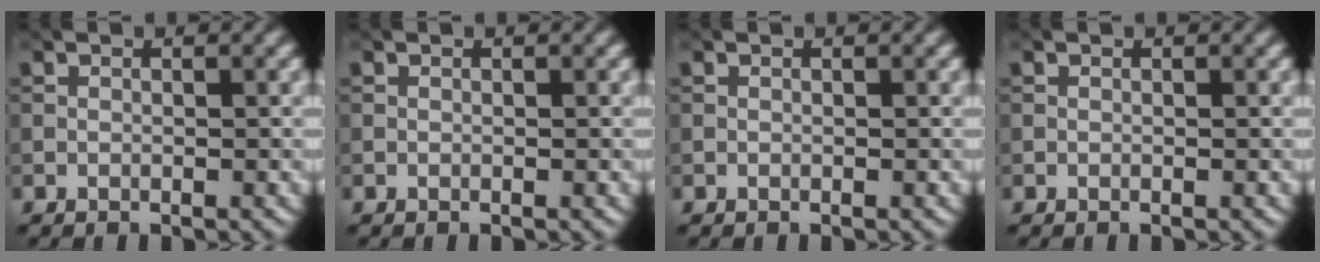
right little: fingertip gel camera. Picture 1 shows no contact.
{"total": 0.0}
{"total": 0.0}
{"total": 0.0}